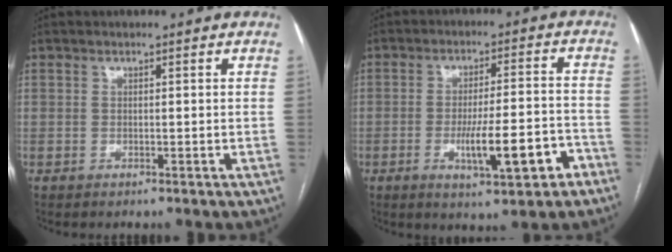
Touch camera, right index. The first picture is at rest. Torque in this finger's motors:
{"motor_torque": [0.49, -0.28, 0.51, 0.10]}